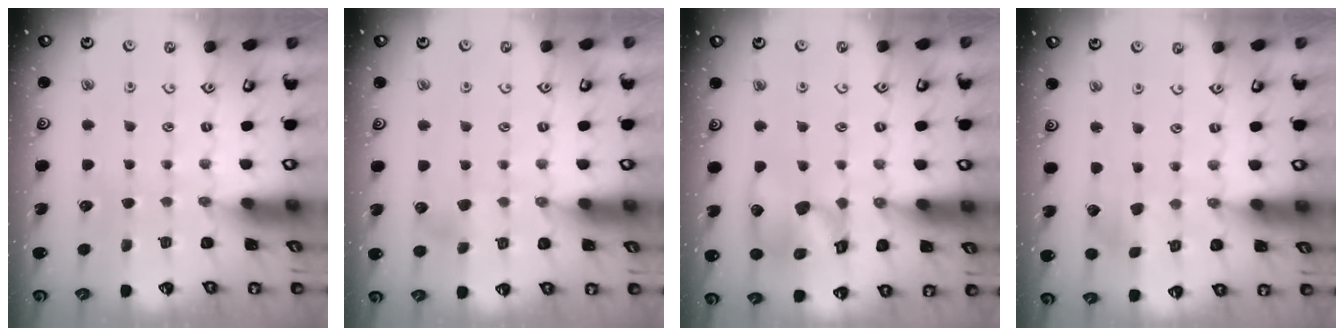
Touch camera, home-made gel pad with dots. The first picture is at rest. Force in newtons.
{"total": 3.2, "press": 3.1, "slide": 0.5}
{"total": 13.1, "press": 12.9, "slide": 1.8}
{"total": 2.9, "press": 2.9, "slide": 0.2}